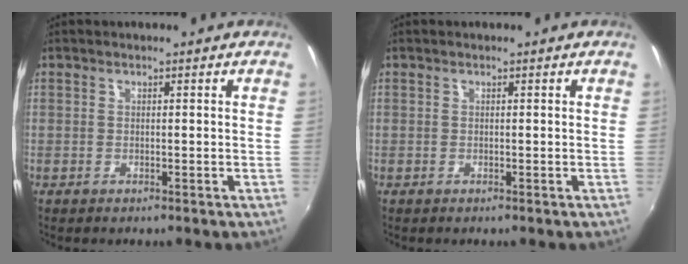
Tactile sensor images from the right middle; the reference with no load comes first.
{"total": 0.0}